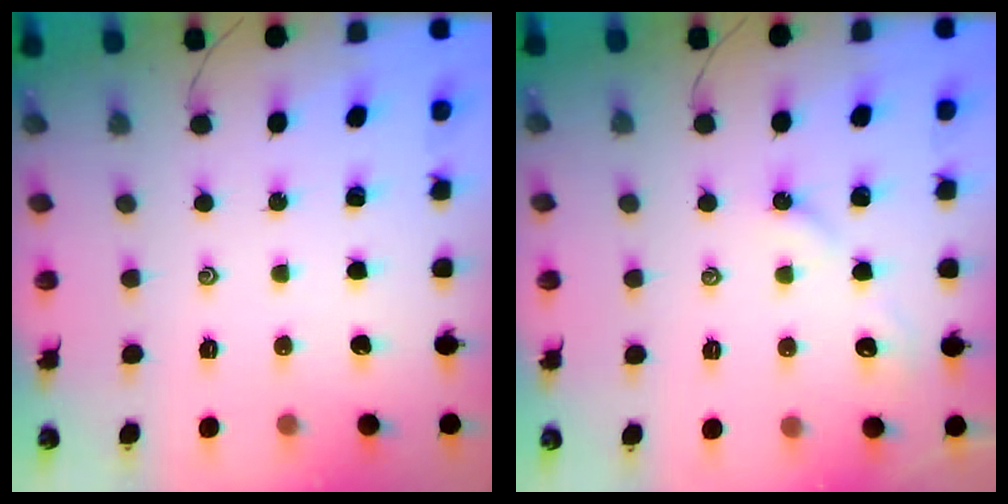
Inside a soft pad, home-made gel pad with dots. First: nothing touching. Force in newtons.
{"total": 2.4, "press": 2.4, "slide": 0.6}